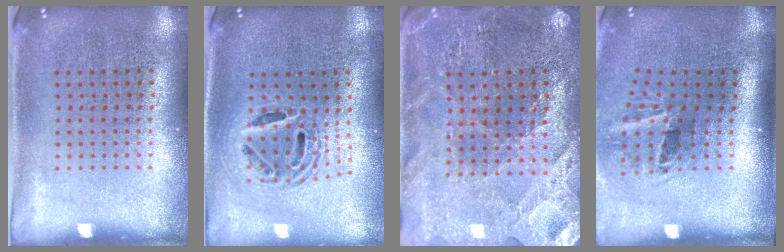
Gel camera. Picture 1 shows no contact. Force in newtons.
{"total": 1.8, "press": 1.5, "slide": 1.1}
{"total": 2.7, "press": 2.6, "slide": 0.4}
{"total": 2.0, "press": 1.2, "slide": 1.6}